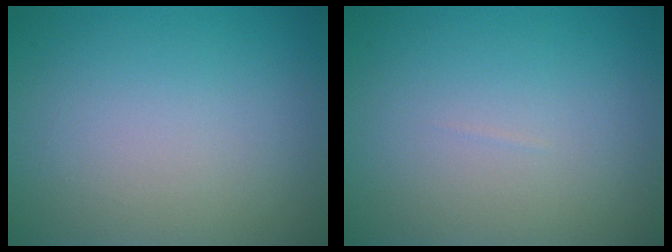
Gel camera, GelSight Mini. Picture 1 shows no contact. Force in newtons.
{"total": 0.0}